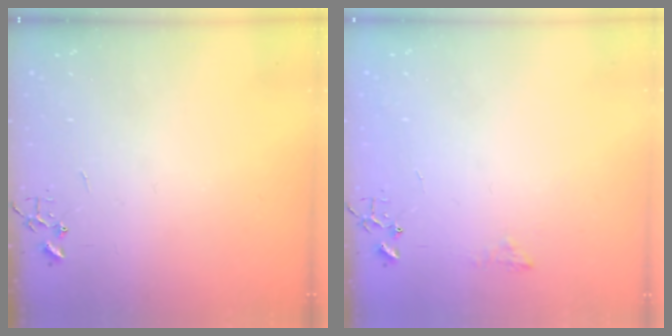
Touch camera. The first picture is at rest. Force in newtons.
{"total": 5.9, "press": 5.9, "slide": 0.8}